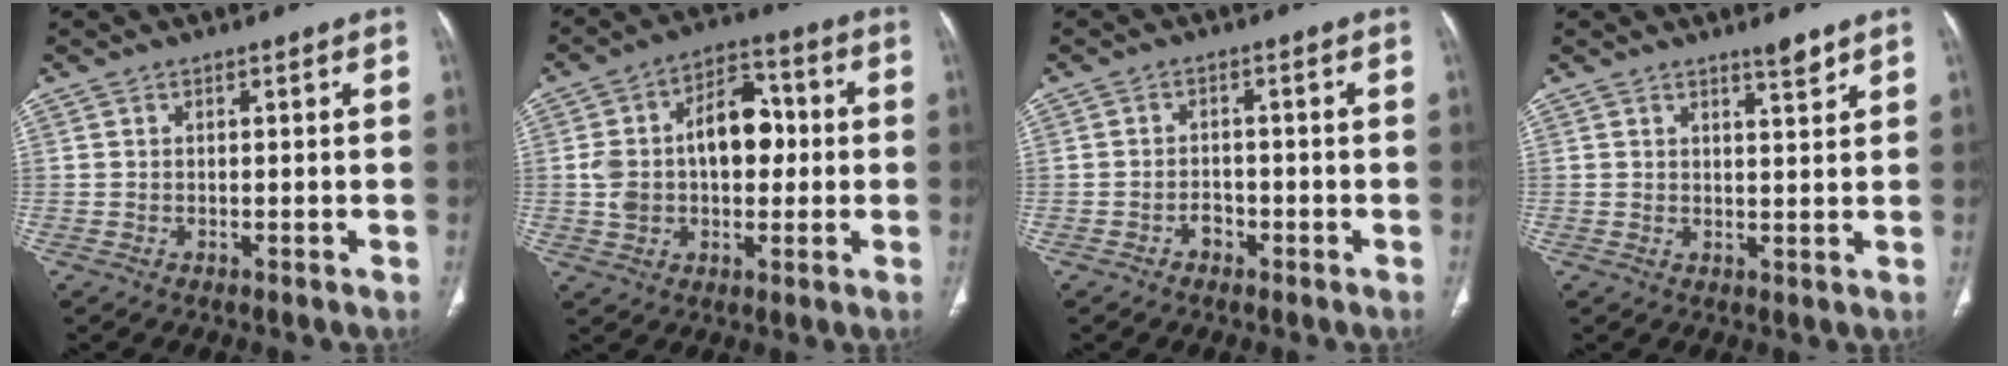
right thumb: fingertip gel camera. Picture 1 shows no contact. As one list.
[{"total": 14.2, "force": [0.6, 9.3, 10.8], "torque": [-0.150, 0.036, 0.010]}, {"total": 2.2, "force": [-1.3, 1.6, 0.8], "torque": [-0.004, 0.013, -0.023]}, {"total": 2.7, "force": [2.2, 0.2, 1.6], "torque": [-0.018, -0.021, 0.034]}]